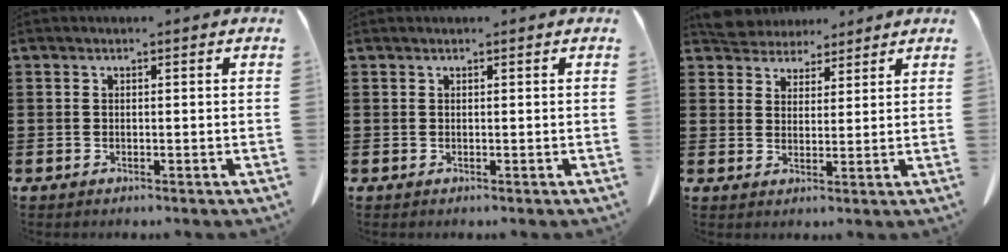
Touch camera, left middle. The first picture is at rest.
{"total": 0.0}
{"total": 4.8, "force": [4.5, 1.6, 0.2], "torque": [-0.023, -0.009, 0.087]}